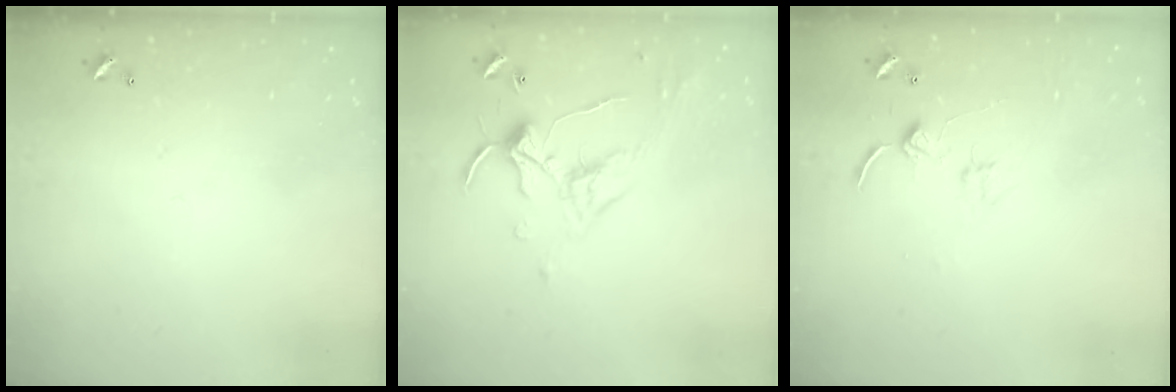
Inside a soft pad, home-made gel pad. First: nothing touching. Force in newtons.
{"total": 1.2, "press": 0.8, "slide": 0.8}
{"total": 2.4, "press": 2.3, "slide": 0.4}